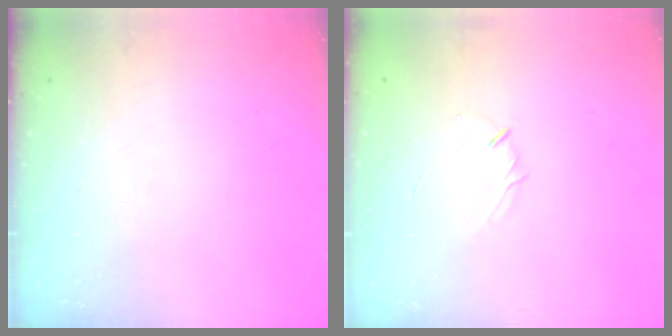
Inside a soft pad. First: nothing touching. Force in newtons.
{"total": 2.4, "press": 2.3, "slide": 0.5}